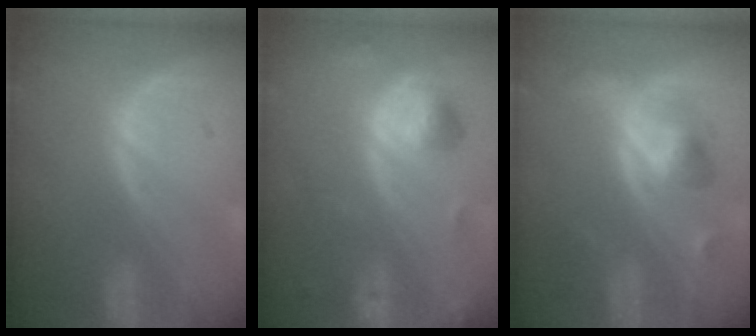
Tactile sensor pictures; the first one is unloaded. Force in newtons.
{"total": 5.4, "press": 5.0, "slide": 2.1}
{"total": 5.2, "press": 5.2, "slide": 0.4}